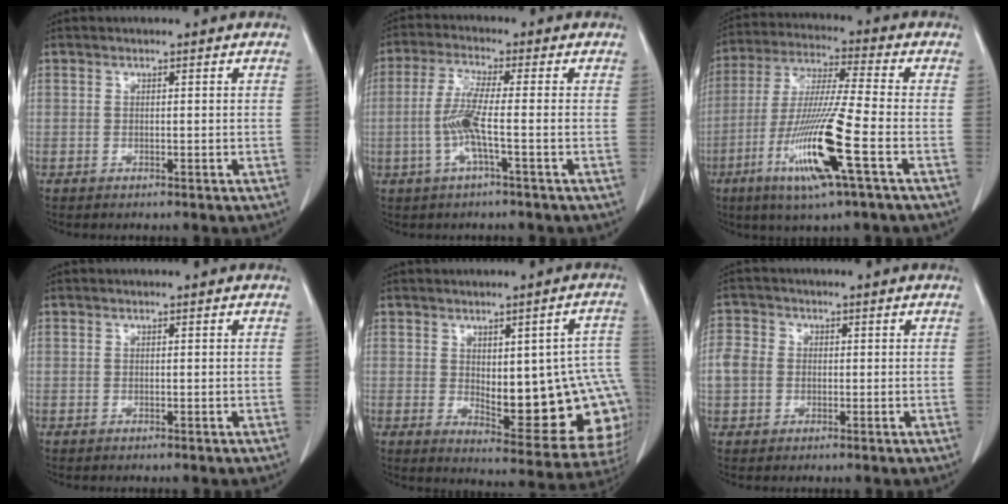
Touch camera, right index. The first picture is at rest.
{"total": 6.4, "force": [-1.4, -0.2, 6.2], "torque": [-0.133, -0.001, -0.032]}
{"total": 15.3, "force": [-5.9, -0.3, 14.2], "torque": [-0.291, -0.025, -0.113]}
{"total": 0.0}
{"total": 18.2, "force": [-1.4, 6.3, 17.0], "torque": [-0.144, 0.016, 0.006]}
{"total": 4.2, "force": [-0.2, 3.7, 2.0], "torque": [-0.052, 0.014, -0.008]}